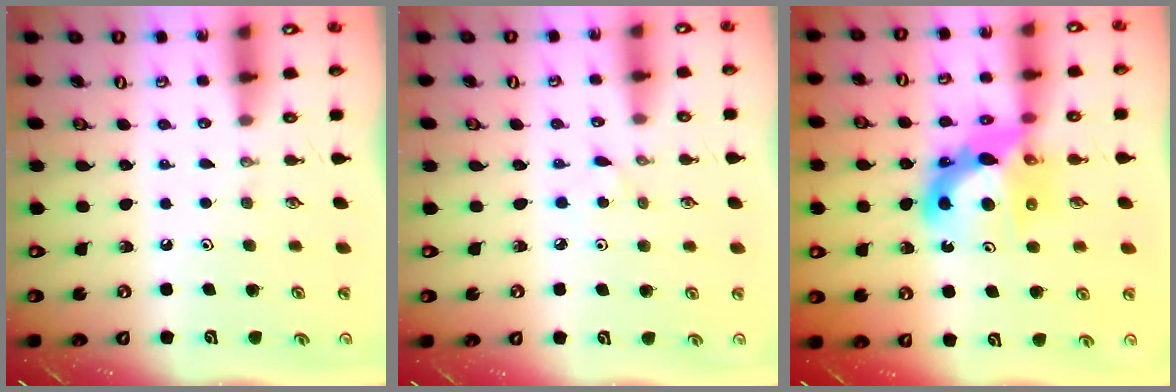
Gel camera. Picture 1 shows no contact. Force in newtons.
{"total": 2.9, "press": 2.9, "slide": 0.1}
{"total": 12.7, "press": 12.6, "slide": 1.3}